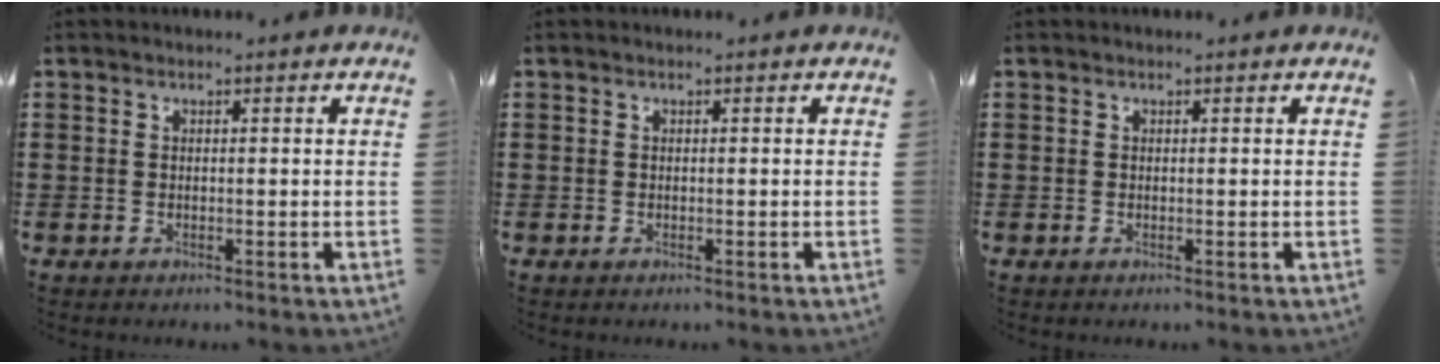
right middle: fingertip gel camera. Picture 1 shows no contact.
{"total": 0.0}
{"total": 0.0}